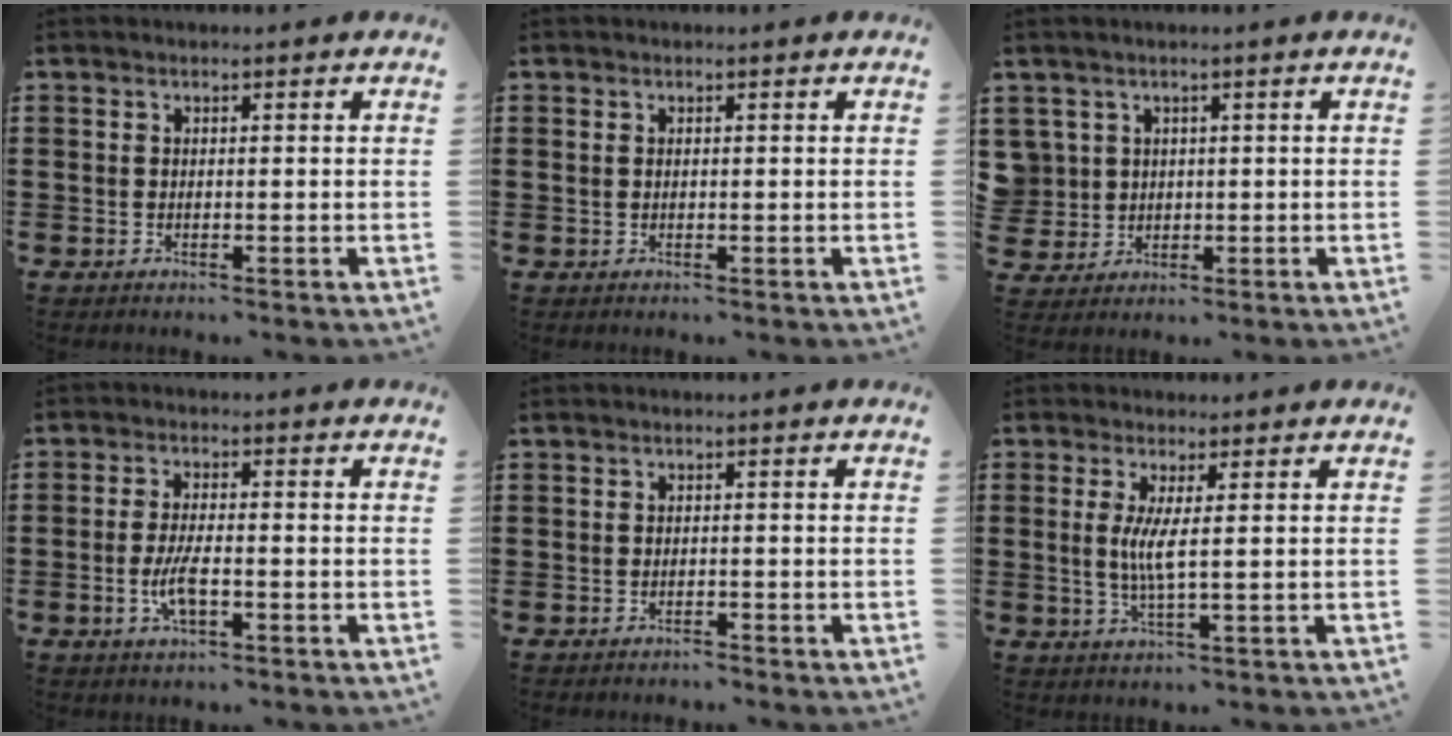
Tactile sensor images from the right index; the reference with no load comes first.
{"total": 0.6, "force": [0.2, 0.4, 0.3], "torque": [-0.008, 0.002, 0.004]}
{"total": 3.3, "force": [0.8, 3.2, -0.1], "torque": [-0.018, 0.011, 0.015]}
{"total": 4.6, "force": [-1.4, 1.5, 4.1], "torque": [-0.090, -0.002, -0.030]}
{"total": 0.8, "force": [-0.8, 0.2, -0.1], "torque": [0.000, 0.004, -0.019]}
{"total": 3.8, "force": [0.5, -0.1, 3.8], "torque": [-0.081, -0.009, 0.004]}